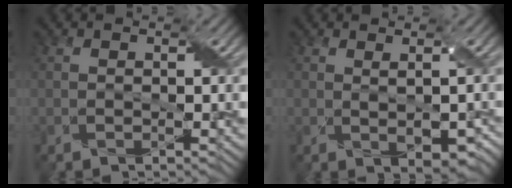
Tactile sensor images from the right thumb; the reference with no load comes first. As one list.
[{"total": 3.2, "force": [0.2, 1.5, 2.8], "torque": [-0.049, -0.008, 0.017]}]